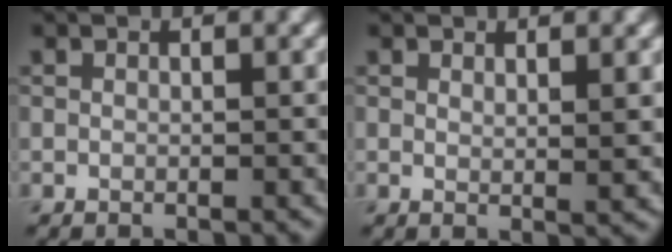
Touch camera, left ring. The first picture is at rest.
{"total": 1.6, "force": [1.0, 0.3, 1.2], "torque": [-0.015, -0.004, 0.016]}